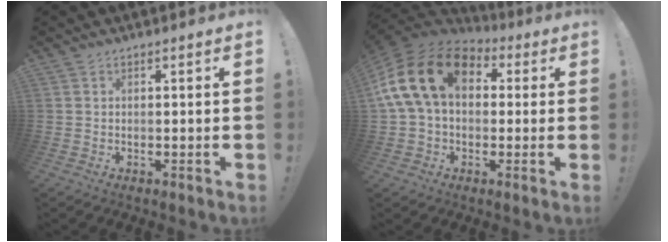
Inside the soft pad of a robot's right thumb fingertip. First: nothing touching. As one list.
[{"total": 19.2, "force": [5.0, 12.7, 13.5], "torque": [-0.258, 0.004, 0.091]}]